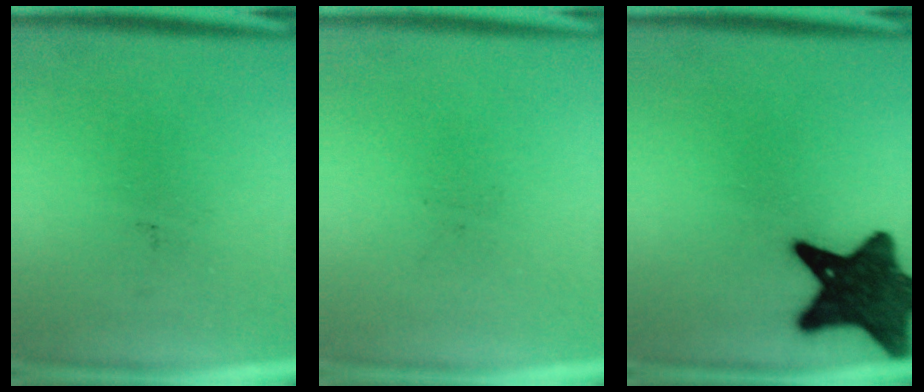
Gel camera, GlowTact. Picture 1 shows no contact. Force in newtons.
{"total": 0.0}
{"total": 15.3}